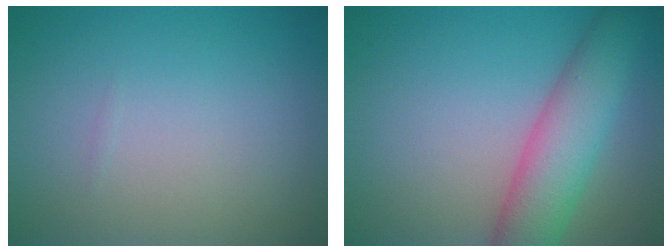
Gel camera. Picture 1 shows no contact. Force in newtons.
{"total": 6.2, "press": 6.2, "slide": 0.3}